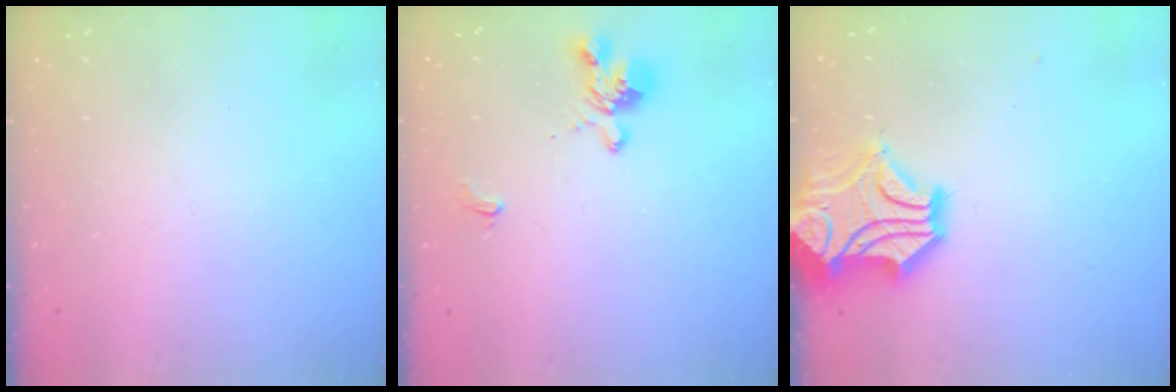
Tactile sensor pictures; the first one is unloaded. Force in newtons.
{"total": 1.2, "press": 0.4, "slide": 1.1}
{"total": 9.0, "press": 8.7, "slide": 2.2}